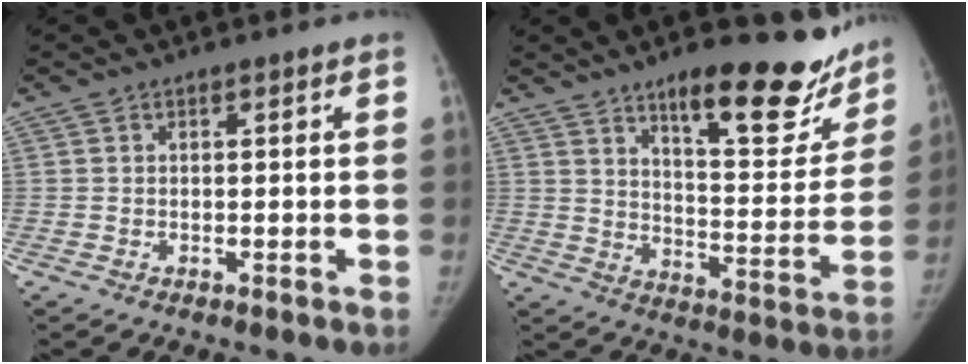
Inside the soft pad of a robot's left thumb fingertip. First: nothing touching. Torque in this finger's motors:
{"motor_torque": [0.17, 0.01, 0.98, -0.77, 0.05]}